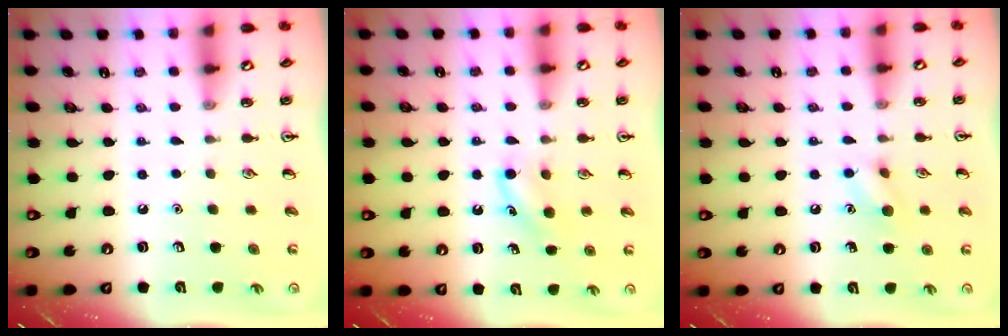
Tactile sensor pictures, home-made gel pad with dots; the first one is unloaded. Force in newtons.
{"total": 5.9, "press": 5.6, "slide": 1.9}
{"total": 7.5, "press": 7.3, "slide": 1.3}